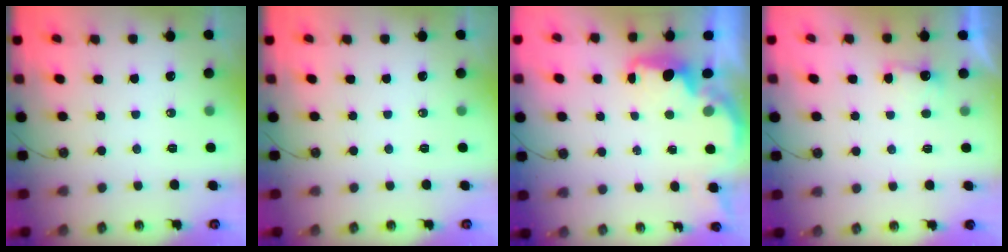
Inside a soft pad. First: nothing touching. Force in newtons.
{"total": 0.0}
{"total": 2.0, "press": 1.9, "slide": 0.7}
{"total": 2.3, "press": 2.1, "slide": 0.9}